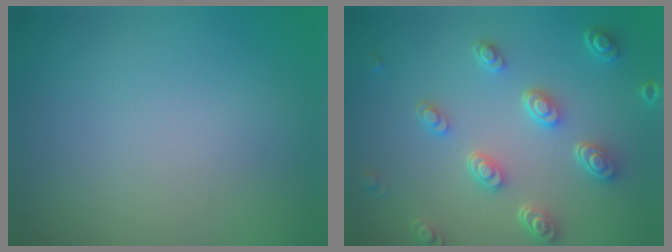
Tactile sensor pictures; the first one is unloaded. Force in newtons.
{"total": 4.8, "press": 3.8, "slide": 3.0}